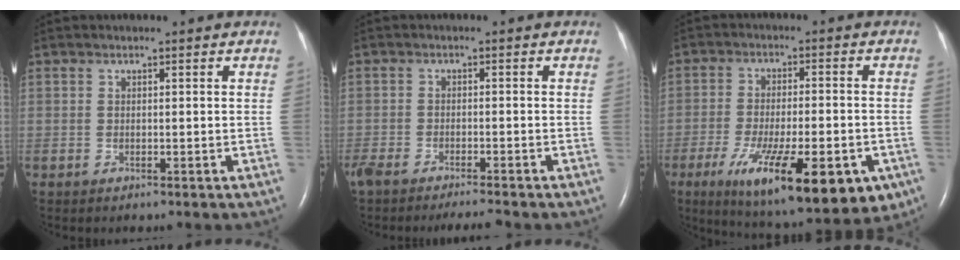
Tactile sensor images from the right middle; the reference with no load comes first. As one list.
[{"total": 6.8, "force": [-6.0, 0.7, 3.2], "torque": [-0.058, -0.011, -0.100]}, {"total": 19.7, "force": [-9.5, 5.5, 16.3], "torque": [-0.227, -0.034, -0.137]}]